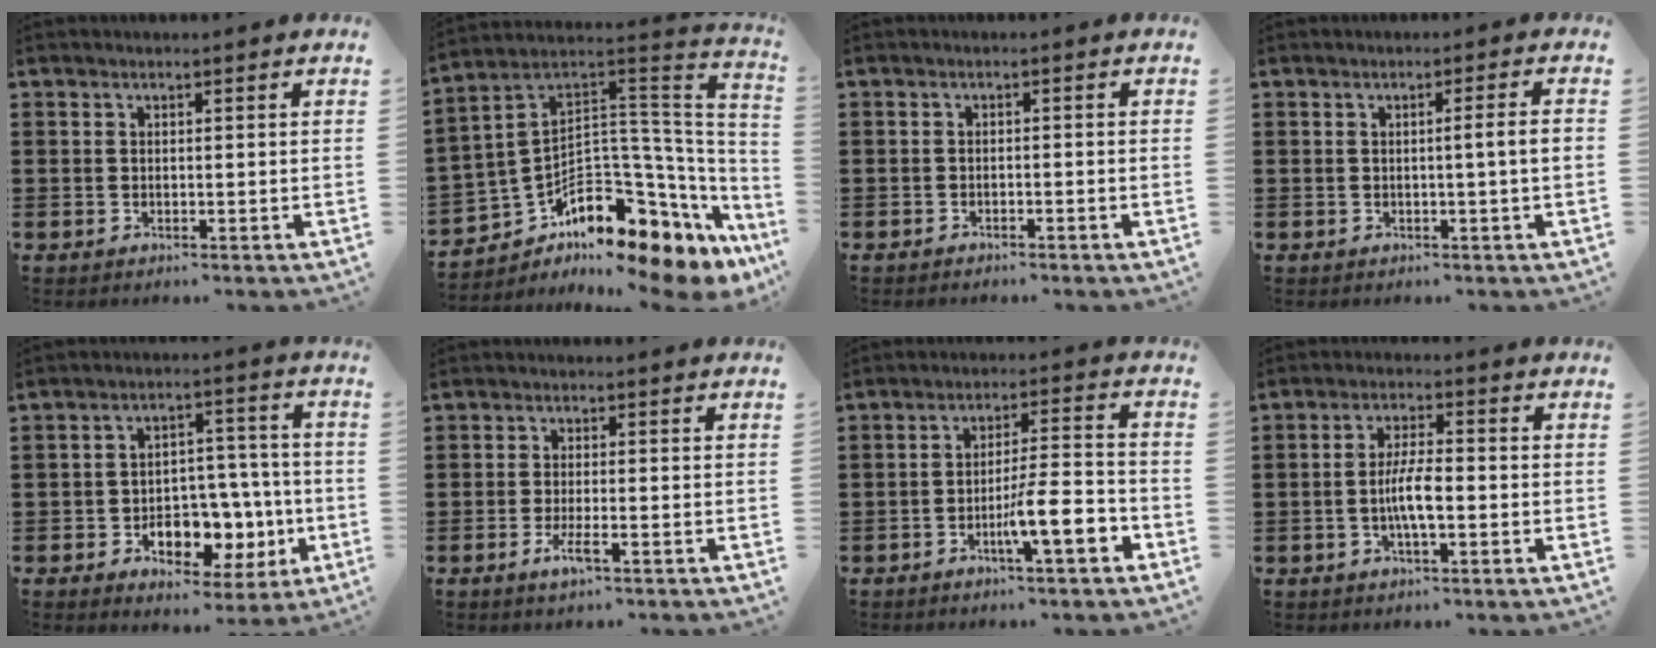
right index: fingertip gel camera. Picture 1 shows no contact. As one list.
[{"total": 8.9, "force": [-5.6, 4.8, 5.0], "torque": [-0.116, -0.027, -0.112]}, {"total": 1.2, "force": [-1.2, 0.1, 0.1], "torque": [-0.006, 0.002, -0.025]}, {"total": 3.0, "force": [-0.1, -0.2, 3.0], "torque": [-0.052, -0.004, -0.005]}, {"total": 8.1, "force": [-2.6, 5.7, 5.2], "torque": [-0.075, 0.017, -0.042]}, {"total": 3.0, "force": [-1.5, 0.5, 2.6], "torque": [-0.063, -0.011, -0.032]}, {"total": 8.8, "force": [-4.0, 1.3, 7.8], "torque": [-0.131, 0.002, -0.068]}, {"total": 5.5, "force": [-1.0, 1.2, 5.3], "torque": [-0.107, -0.001, -0.025]}]